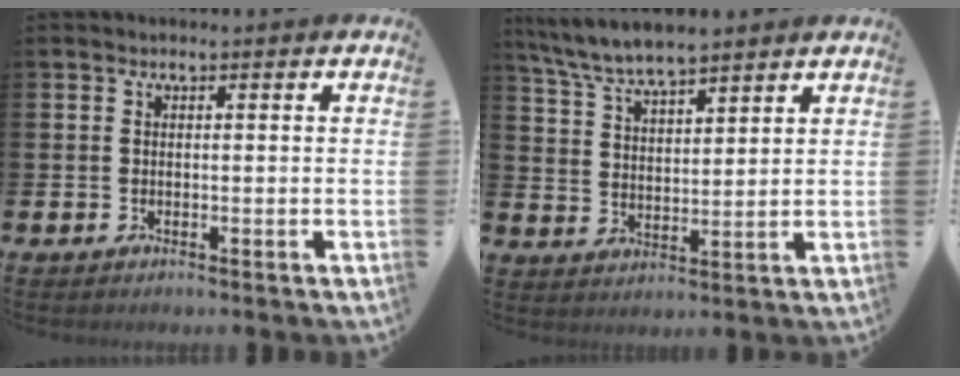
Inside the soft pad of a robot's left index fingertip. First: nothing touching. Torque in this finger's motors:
{"motor_torque": [0.10, -0.25, 0.77, 0.21]}